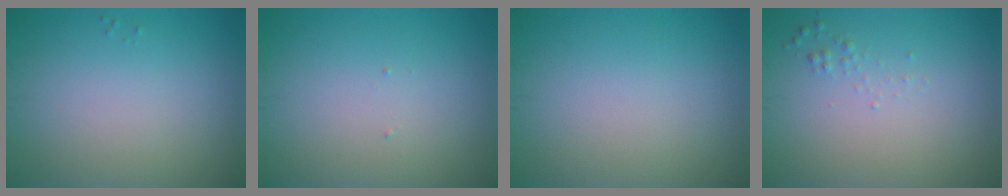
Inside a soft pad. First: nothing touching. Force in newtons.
{"total": 0.0}
{"total": 0.0}
{"total": 0.6, "press": 0.6, "slide": 0.0}